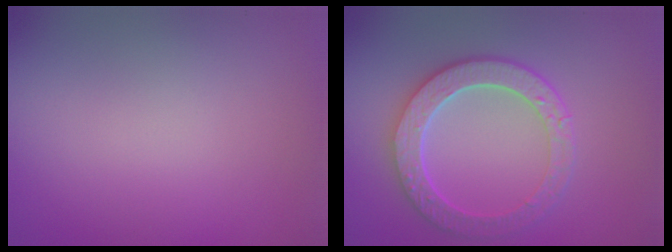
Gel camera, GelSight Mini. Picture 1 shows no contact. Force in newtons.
{"total": 5.0, "press": 4.4, "slide": 2.4}